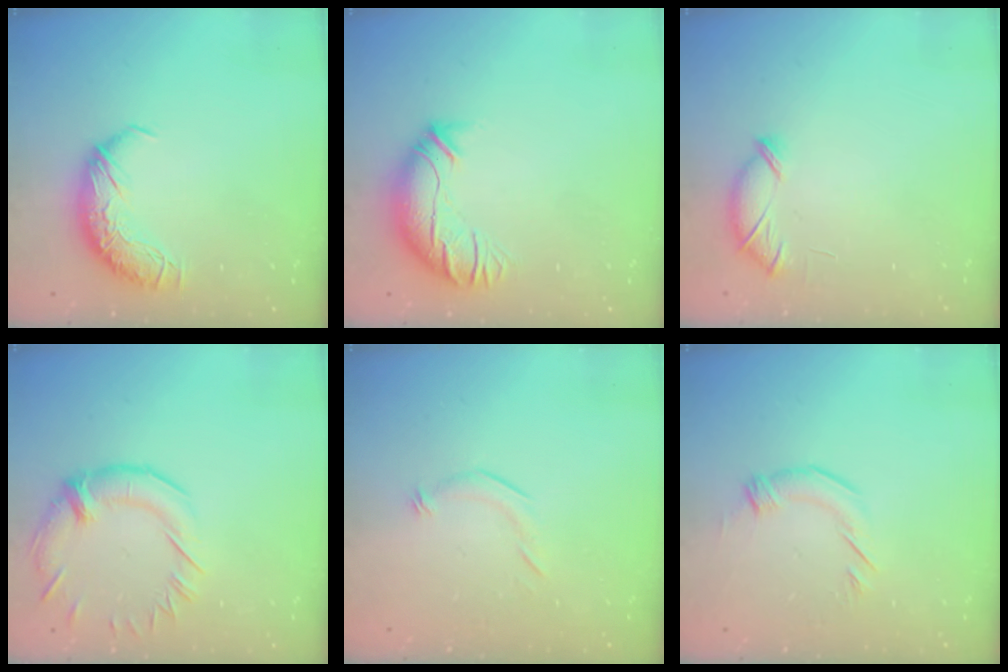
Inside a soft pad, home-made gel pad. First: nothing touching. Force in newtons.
{"total": 2.5, "press": 0.8, "slide": 2.4}
{"total": 7.0, "press": 7.0, "slide": 0.3}
{"total": 1.3, "press": 0.7, "slide": 1.1}
{"total": 6.1, "press": 6.1, "slide": 0.9}
{"total": 2.4, "press": 2.1, "slide": 1.0}